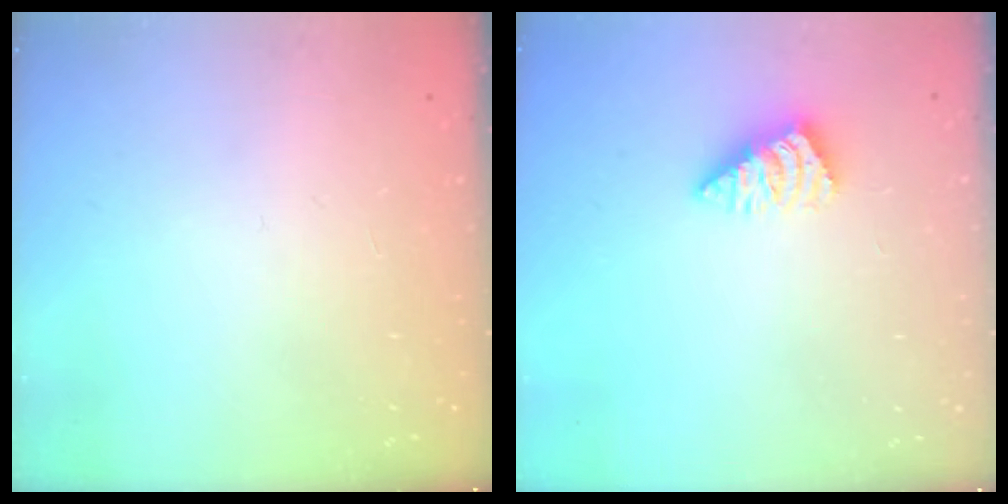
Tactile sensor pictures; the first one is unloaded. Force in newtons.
{"total": 2.8, "press": 2.7, "slide": 0.5}